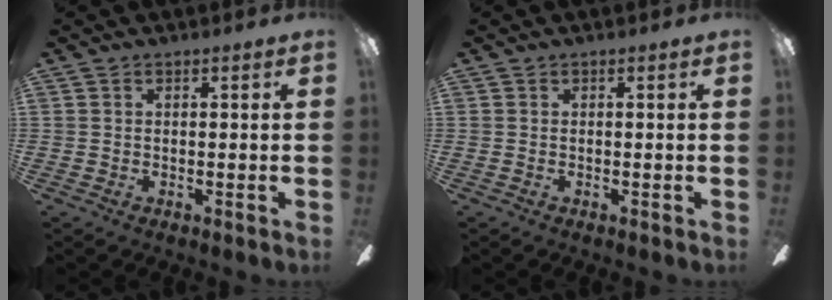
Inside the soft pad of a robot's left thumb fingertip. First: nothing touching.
{"total": 0.0}